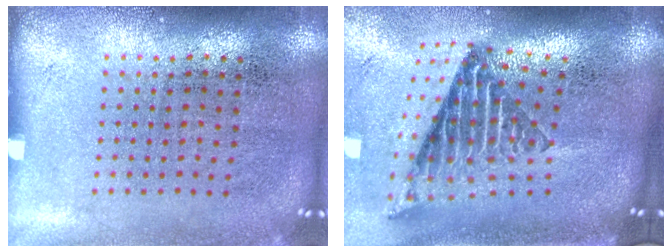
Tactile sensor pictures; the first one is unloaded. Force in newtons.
{"total": 2.8, "press": 1.7, "slide": 2.2}